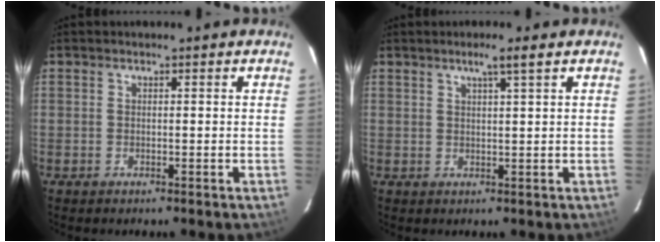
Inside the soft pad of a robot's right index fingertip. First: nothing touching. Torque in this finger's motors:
{"motor_torque": [-0.01, 0.01, 0.10, 0.04]}